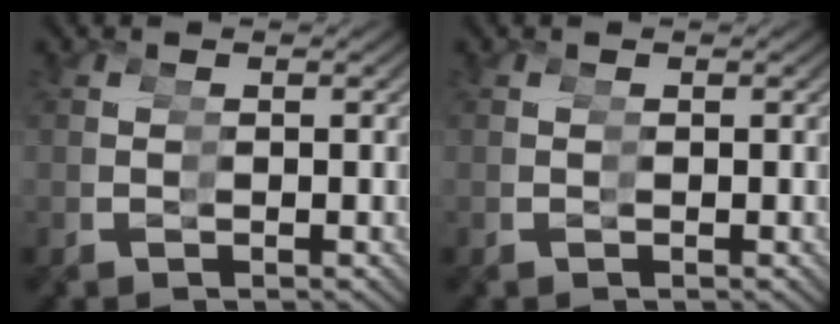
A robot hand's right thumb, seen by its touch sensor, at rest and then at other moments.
{"total": 0.0}